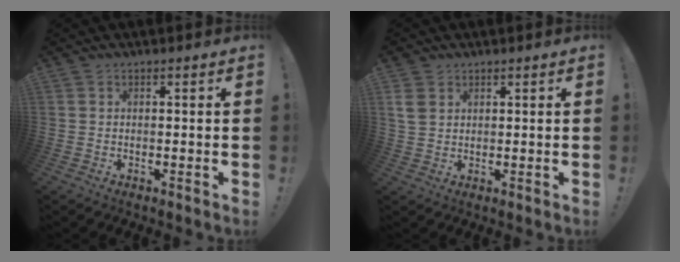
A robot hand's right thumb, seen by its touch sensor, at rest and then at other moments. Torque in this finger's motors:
{"motor_torque": [-0.31, 0.62, 0.54, 0.73, 0.13]}